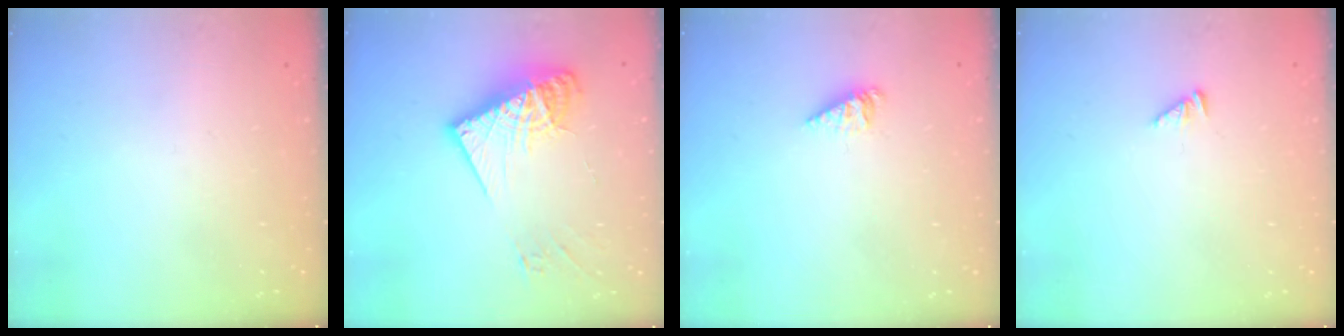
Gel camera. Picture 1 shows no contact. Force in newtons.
{"total": 15.4, "press": 15.3, "slide": 1.7}
{"total": 2.8, "press": 2.8, "slide": 0.4}
{"total": 2.2, "press": 2.1, "slide": 0.4}